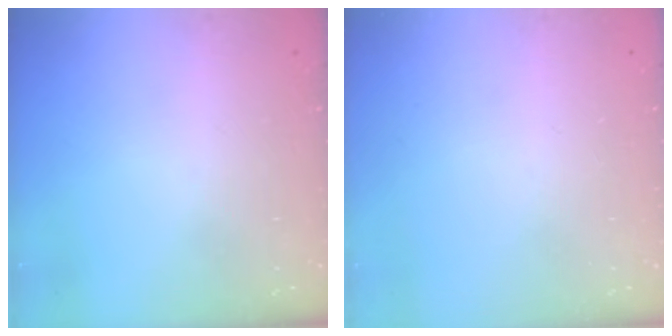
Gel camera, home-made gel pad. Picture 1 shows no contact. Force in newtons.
{"total": 0.0}